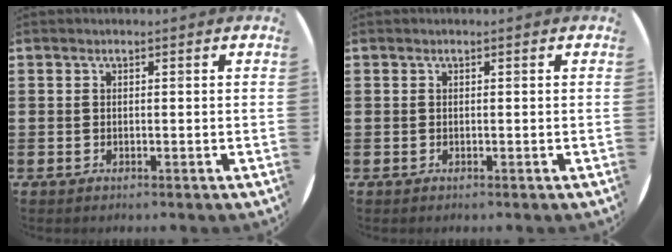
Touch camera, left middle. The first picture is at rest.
{"total": 0.0}